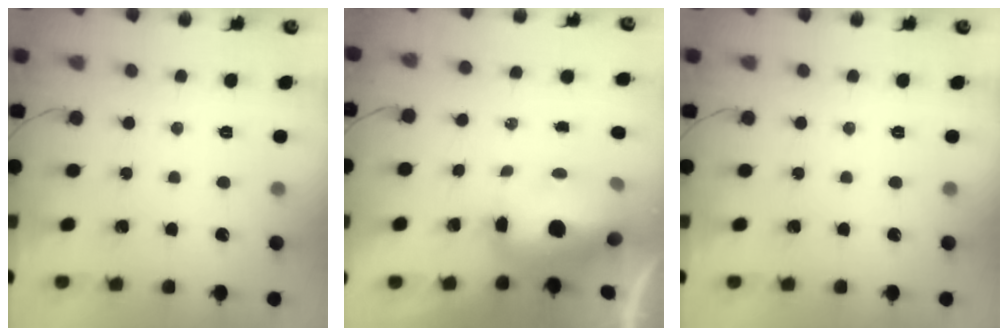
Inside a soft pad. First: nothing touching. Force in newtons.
{"total": 10.8, "press": 10.3, "slide": 3.4}
{"total": 0.0}